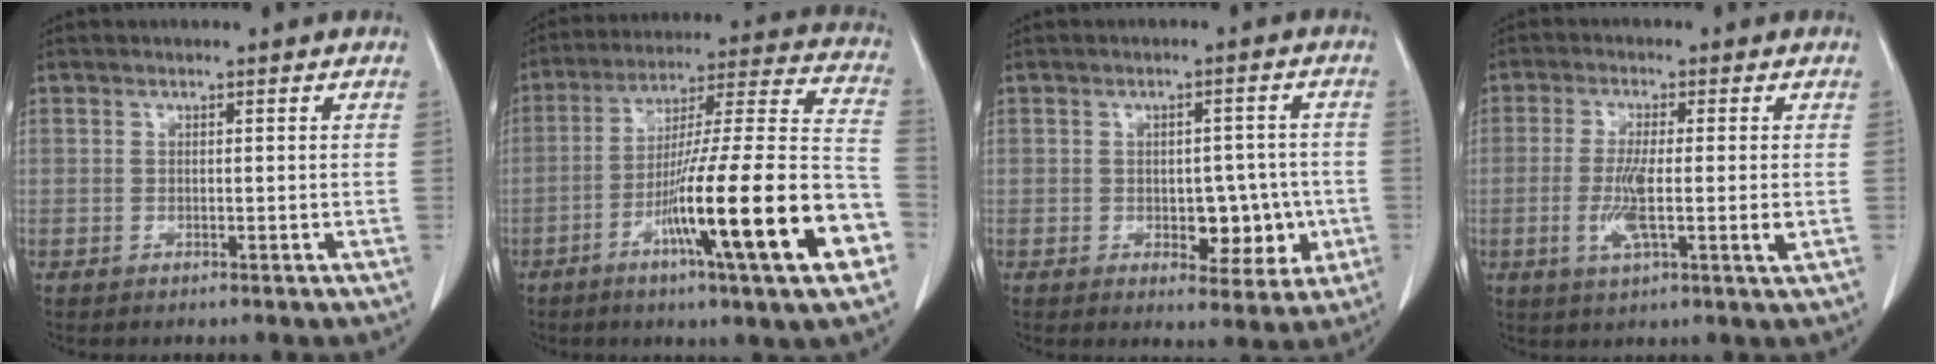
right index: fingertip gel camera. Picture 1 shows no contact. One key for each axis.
{"total": 23.7, "fx": -9.1, "fy": 0.7, "fz": 21.9, "tx": -0.300, "ty": -0.010, "tz": -0.148}
{"total": 6.8, "fx": -1.3, "fy": 3.8, "fz": 5.5, "tx": -0.055, "ty": 0.010, "tz": -0.009}
{"total": 7.0, "fx": -1.1, "fy": 0.7, "fz": 6.9, "tx": -0.129, "ty": -0.013, "tz": -0.023}